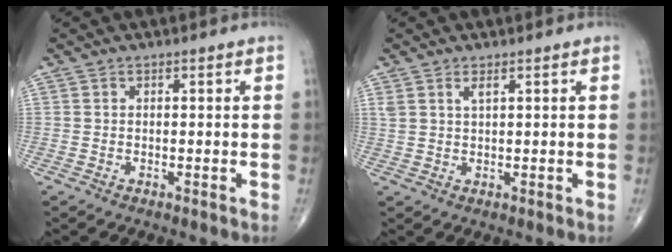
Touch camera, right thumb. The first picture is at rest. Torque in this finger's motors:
{"motor_torque": [-0.02, 0.02, 0.26, 0.19, 0.01]}